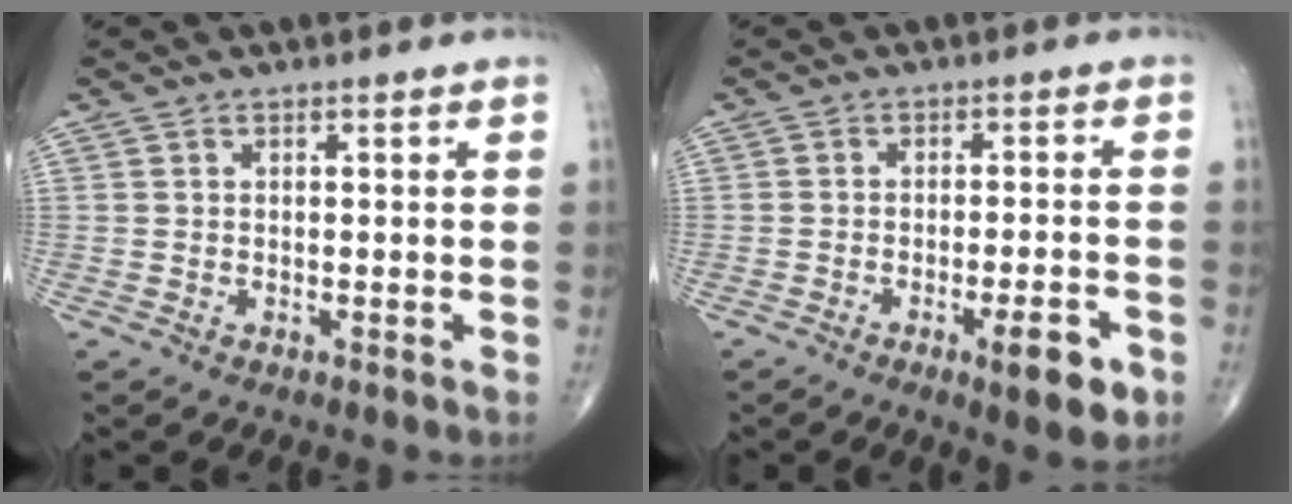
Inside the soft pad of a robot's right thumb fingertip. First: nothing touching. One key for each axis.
{"total": 7.5, "fx": -3.6, "fy": 1.9, "fz": 6.3, "tx": -0.085, "ty": 0.008, "tz": -0.047}